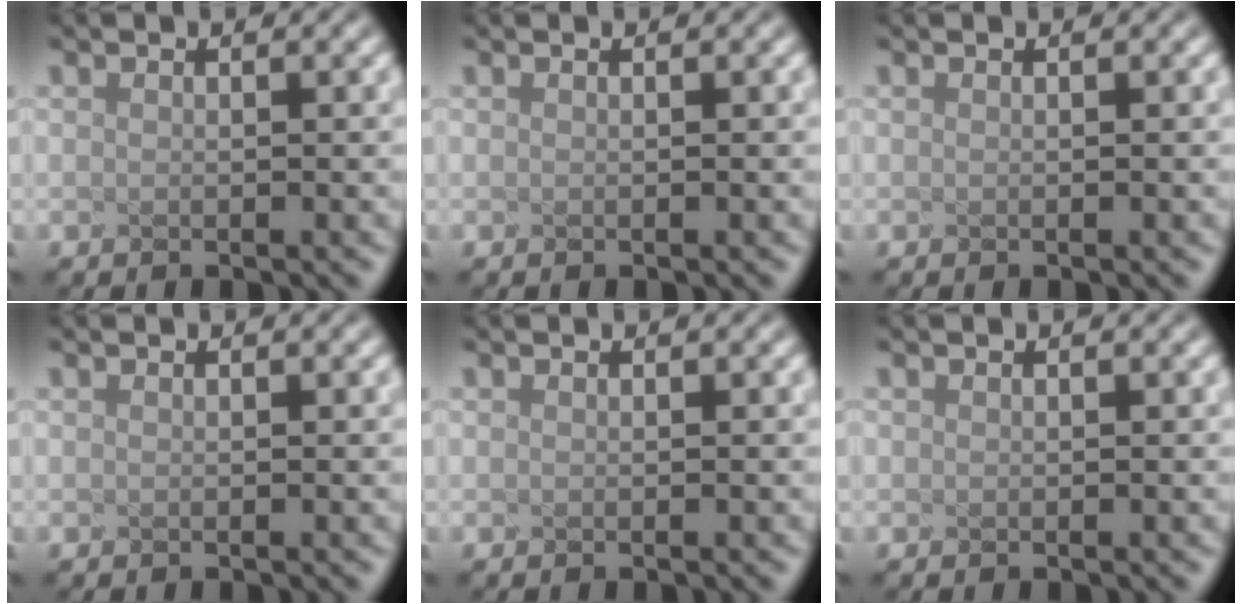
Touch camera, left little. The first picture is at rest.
{"total": 0.0}
{"total": 0.0}
{"total": 0.0}
{"total": 0.0}
{"total": 0.6, "force": [-0.2, -0.3, -0.4], "torque": [0.001, -0.007, 0.007]}